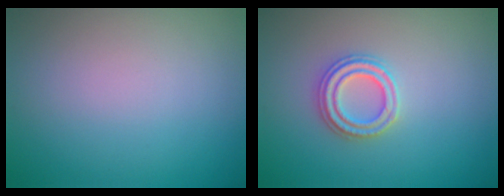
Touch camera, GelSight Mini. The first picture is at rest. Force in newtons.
{"total": 2.4, "press": 2.4, "slide": 0.2}